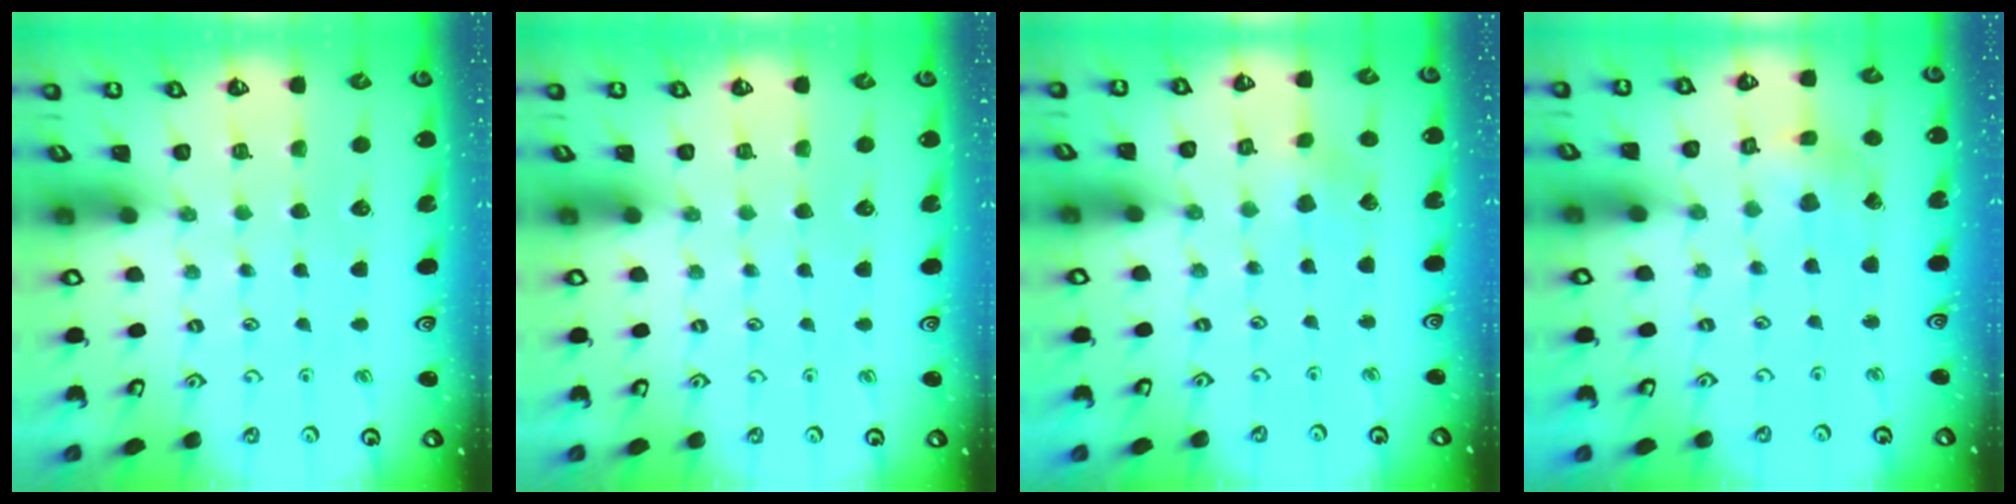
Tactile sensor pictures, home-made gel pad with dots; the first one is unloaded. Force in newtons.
{"total": 0.0}
{"total": 2.2, "press": 2.2, "slide": 0.1}
{"total": 2.9, "press": 2.9, "slide": 0.2}